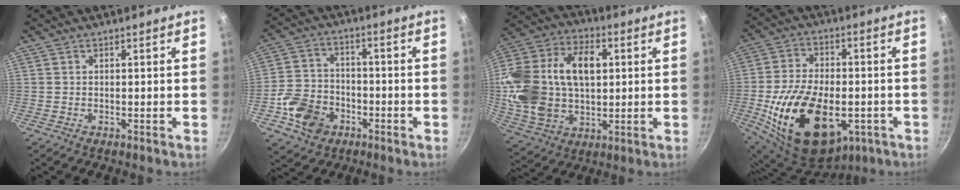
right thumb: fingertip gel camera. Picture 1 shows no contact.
{"total": 11.0, "force": [-4.5, 8.5, 5.2], "torque": [-0.075, 0.033, -0.086]}
{"total": 24.2, "force": [3.0, 16.2, 17.8], "torque": [-0.330, 0.024, 0.055]}
{"total": 23.5, "force": [-6.1, 14.3, 17.6], "torque": [-0.302, 0.015, -0.083]}